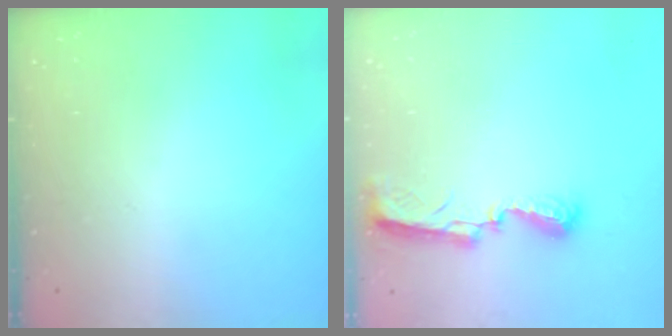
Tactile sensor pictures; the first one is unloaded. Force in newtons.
{"total": 8.9, "press": 8.9, "slide": 0.2}